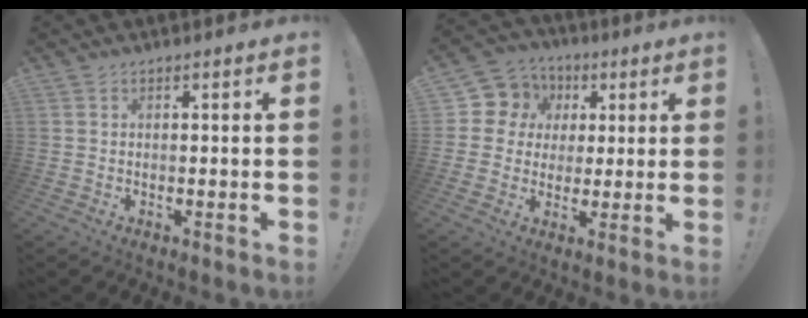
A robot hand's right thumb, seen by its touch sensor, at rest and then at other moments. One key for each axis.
{"total": 9.7, "fx": 2.2, "fy": 9.1, "fz": 2.7, "tx": -0.038, "ty": -0.009, "tz": 0.049}